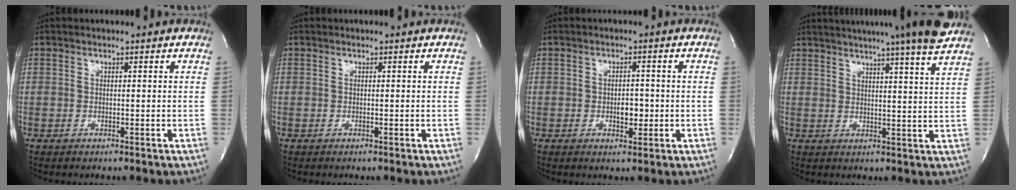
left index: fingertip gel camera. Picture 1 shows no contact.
{"total": 0.0}
{"total": 2.8, "force": [-0.6, 1.6, 2.2], "torque": [-0.030, 0.003, -0.007]}
{"total": 17.0, "force": [14.6, -1.3, 8.7], "torque": [-0.146, -0.018, 0.182]}